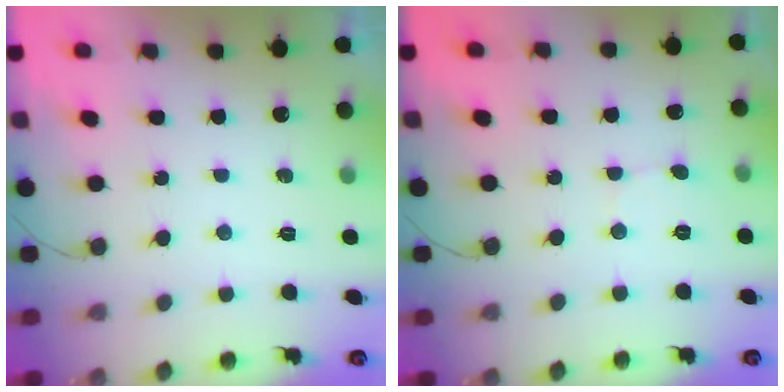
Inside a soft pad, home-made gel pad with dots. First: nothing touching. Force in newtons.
{"total": 3.5, "press": 3.4, "slide": 0.3}